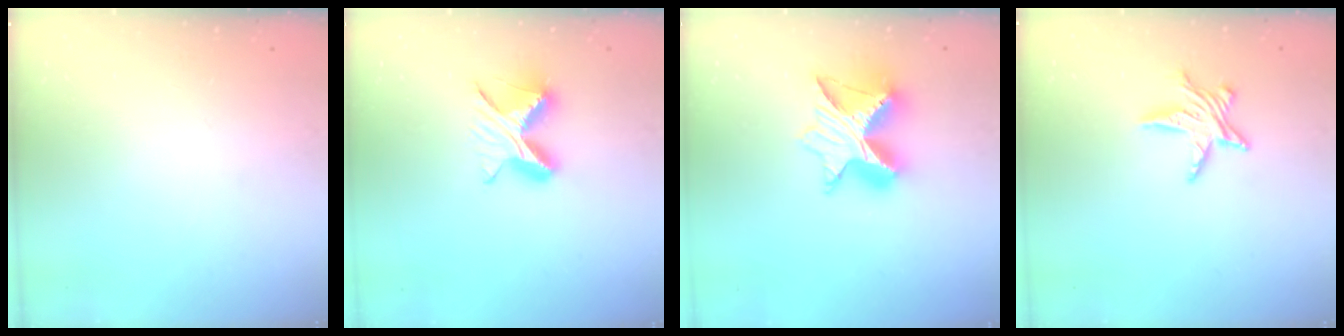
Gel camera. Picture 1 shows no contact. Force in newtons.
{"total": 8.6, "press": 8.5, "slide": 1.3}
{"total": 12.4, "press": 12.4, "slide": 1.3}
{"total": 7.5, "press": 7.5, "slide": 0.6}